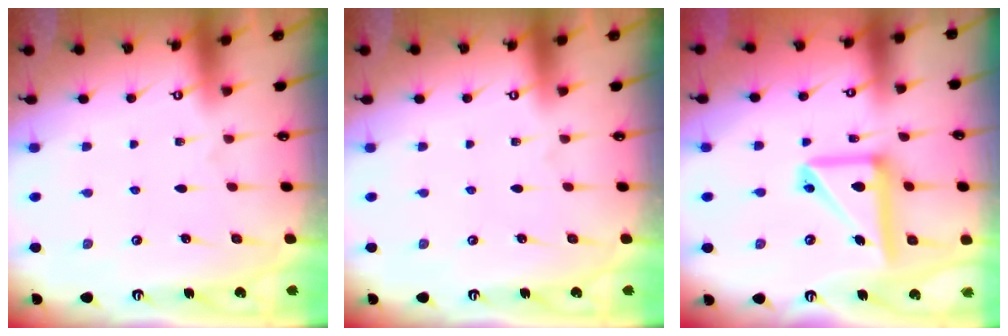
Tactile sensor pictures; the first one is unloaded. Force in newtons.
{"total": 0.0}
{"total": 13.9, "press": 13.8, "slide": 1.5}